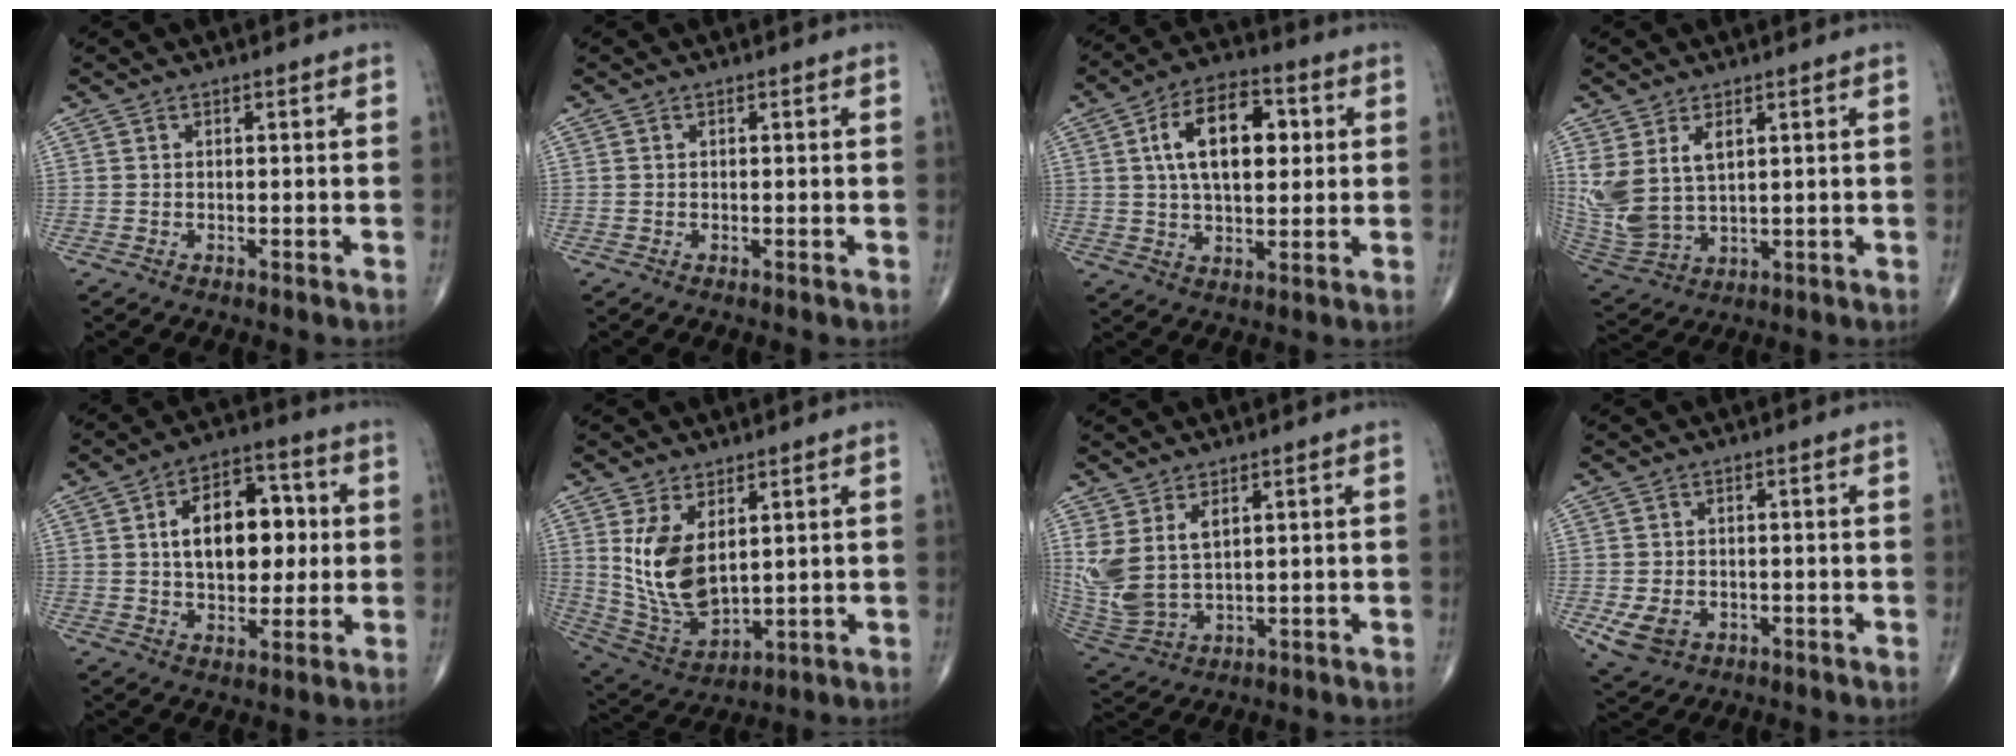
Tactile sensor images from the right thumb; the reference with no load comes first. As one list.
[{"total": 0.0}, {"total": 14.2, "force": [3.1, 7.7, 11.5], "torque": [-0.174, 0.009, 0.048]}, {"total": 11.1, "force": [3.5, 6.4, 8.4], "torque": [-0.180, -0.013, 0.089]}, {"total": 14.7, "force": [1.9, 9.0, 11.5], "torque": [-0.139, 0.018, 0.028]}, {"total": 12.4, "force": [3.3, 6.8, 9.8], "torque": [-0.175, -0.024, 0.086]}, {"total": 10.5, "force": [3.4, 5.9, 8.0], "torque": [-0.178, -0.013, 0.088]}, {"total": 5.9, "force": [-1.8, 4.5, 3.4], "torque": [-0.056, 0.002, -0.021]}]